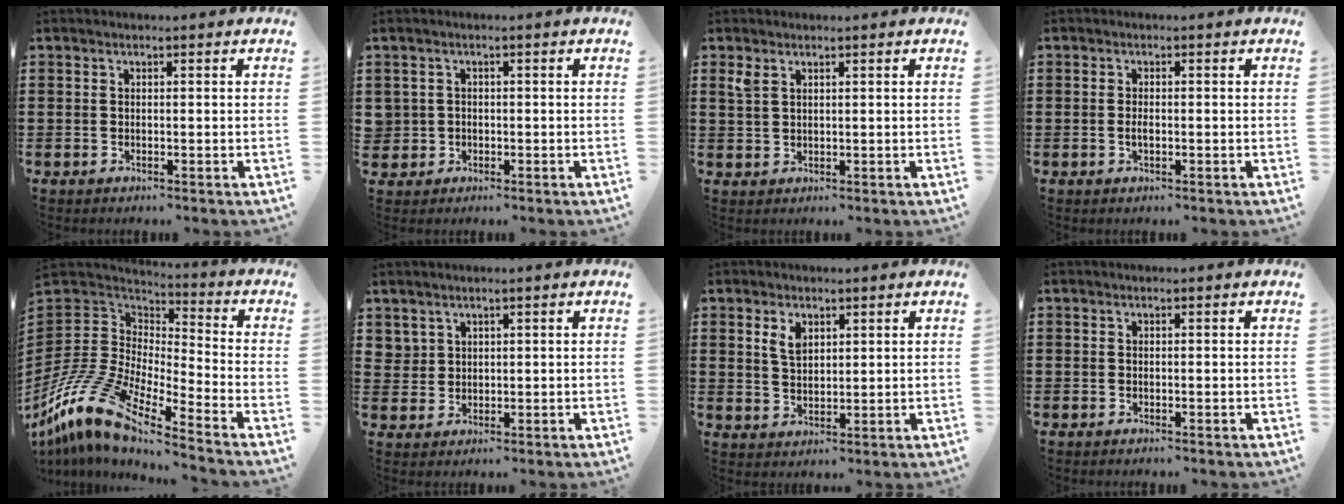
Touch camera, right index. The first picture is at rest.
{"total": 1.7, "force": [-0.3, 1.6, 0.1], "torque": [-0.010, 0.005, -0.008]}
{"total": 2.1, "force": [1.4, 1.0, 1.2], "torque": [-0.028, 0.003, 0.027]}
{"total": 1.2, "force": [-0.3, 0.4, 1.1], "torque": [-0.021, -0.002, -0.006]}
{"total": 12.9, "force": [-10.6, 3.1, 6.6], "torque": [-0.175, 0.003, -0.219]}
{"total": 2.4, "force": [1.7, 1.7, 0.2], "torque": [-0.013, 0.007, 0.034]}
{"total": 3.2, "force": [1.7, 1.9, 2.0], "torque": [-0.047, 0.007, 0.031]}
{"total": 0.0}